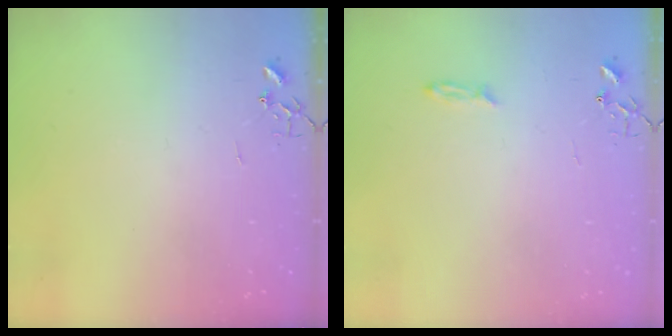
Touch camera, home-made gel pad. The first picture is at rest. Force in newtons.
{"total": 3.2, "press": 3.1, "slide": 0.3}